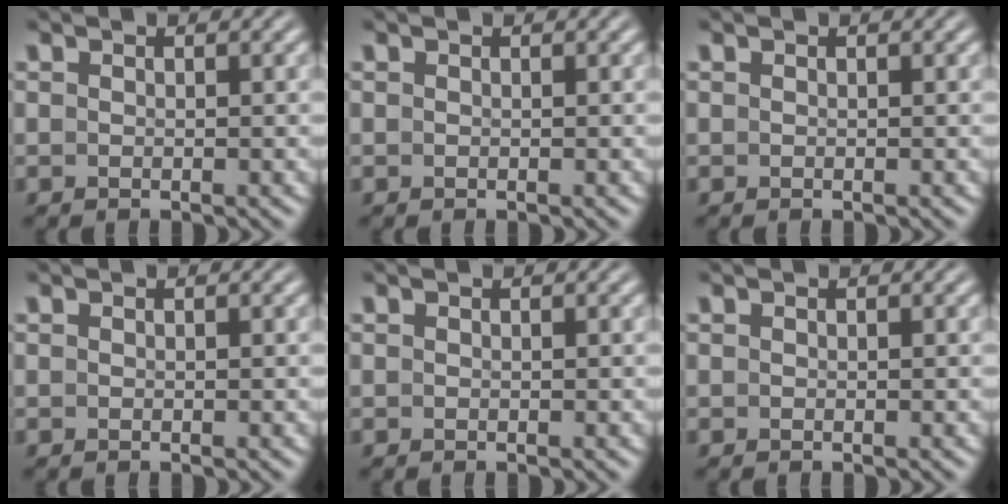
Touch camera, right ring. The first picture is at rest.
{"total": 0.0}
{"total": 0.0}
{"total": 0.0}
{"total": 0.0}
{"total": 0.0}